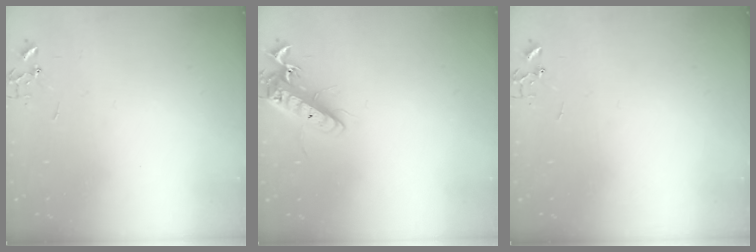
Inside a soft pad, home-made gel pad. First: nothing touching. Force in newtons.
{"total": 15.4, "press": 15.1, "slide": 2.8}
{"total": 0.0}